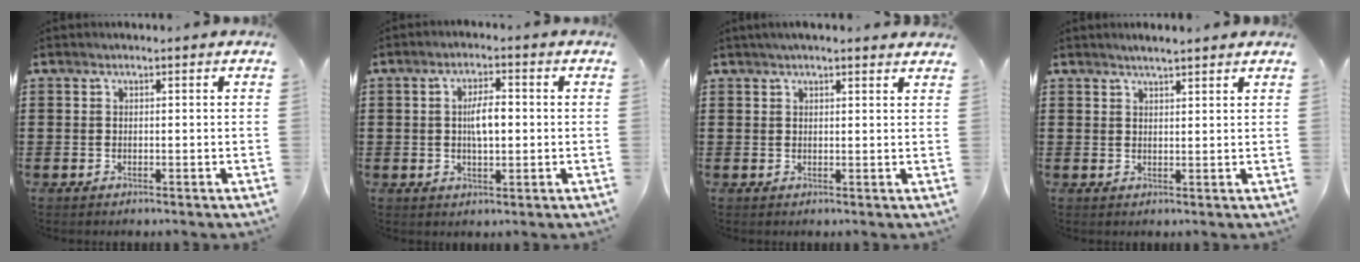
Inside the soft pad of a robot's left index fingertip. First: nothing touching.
{"total": 4.4, "force": [0.3, 1.6, 4.1], "torque": [-0.080, 0.006, 0.002]}
{"total": 2.2, "force": [1.8, 0.2, 1.2], "torque": [-0.027, 0.005, 0.033]}
{"total": 2.0, "force": [1.8, 0.0, 0.8], "torque": [-0.019, 0.003, 0.034]}